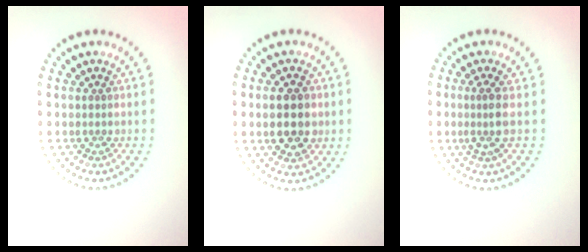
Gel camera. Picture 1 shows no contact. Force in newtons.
{"total": 4.6, "press": 4.6, "slide": 0.0}
{"total": 2.3, "press": 1.7, "slide": 1.5}